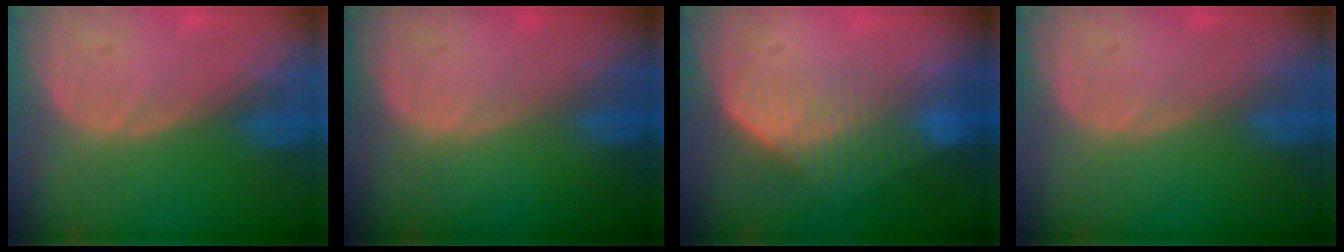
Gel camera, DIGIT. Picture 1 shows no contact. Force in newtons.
{"total": 0.0}
{"total": 7.2, "press": 6.1, "slide": 3.8}
{"total": 0.0}